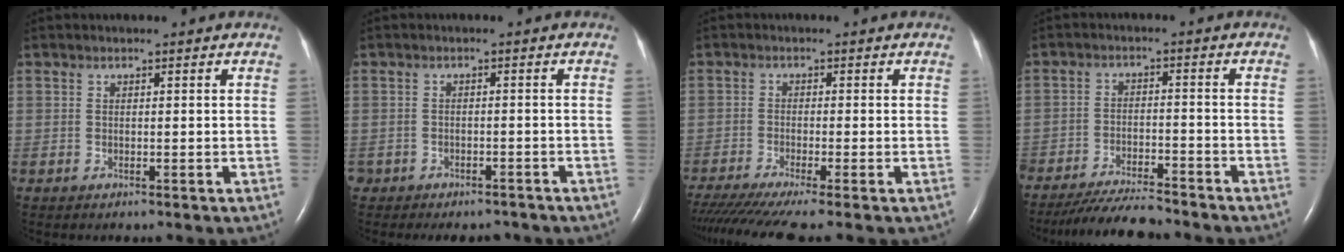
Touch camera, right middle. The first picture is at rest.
{"total": 6.9, "force": [-5.9, 3.3, 1.6], "torque": [-0.024, 0.007, -0.071]}
{"total": 10.6, "force": [-8.8, -0.4, 6.0], "torque": [-0.093, -0.025, -0.144]}
{"total": 9.6, "force": [-8.9, 1.0, 3.5], "torque": [-0.055, -0.018, -0.146]}